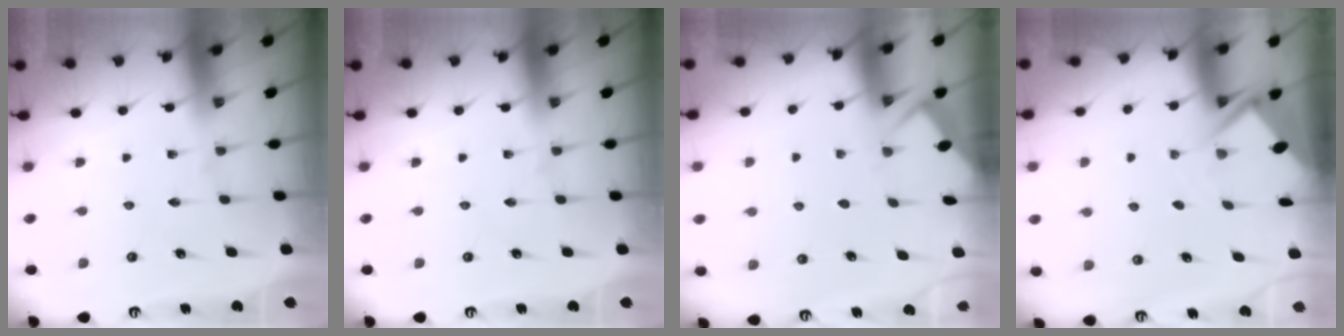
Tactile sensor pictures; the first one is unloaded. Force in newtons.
{"total": 0.0}
{"total": 2.5, "press": 2.5, "slide": 0.4}
{"total": 2.8, "press": 2.8, "slide": 0.4}